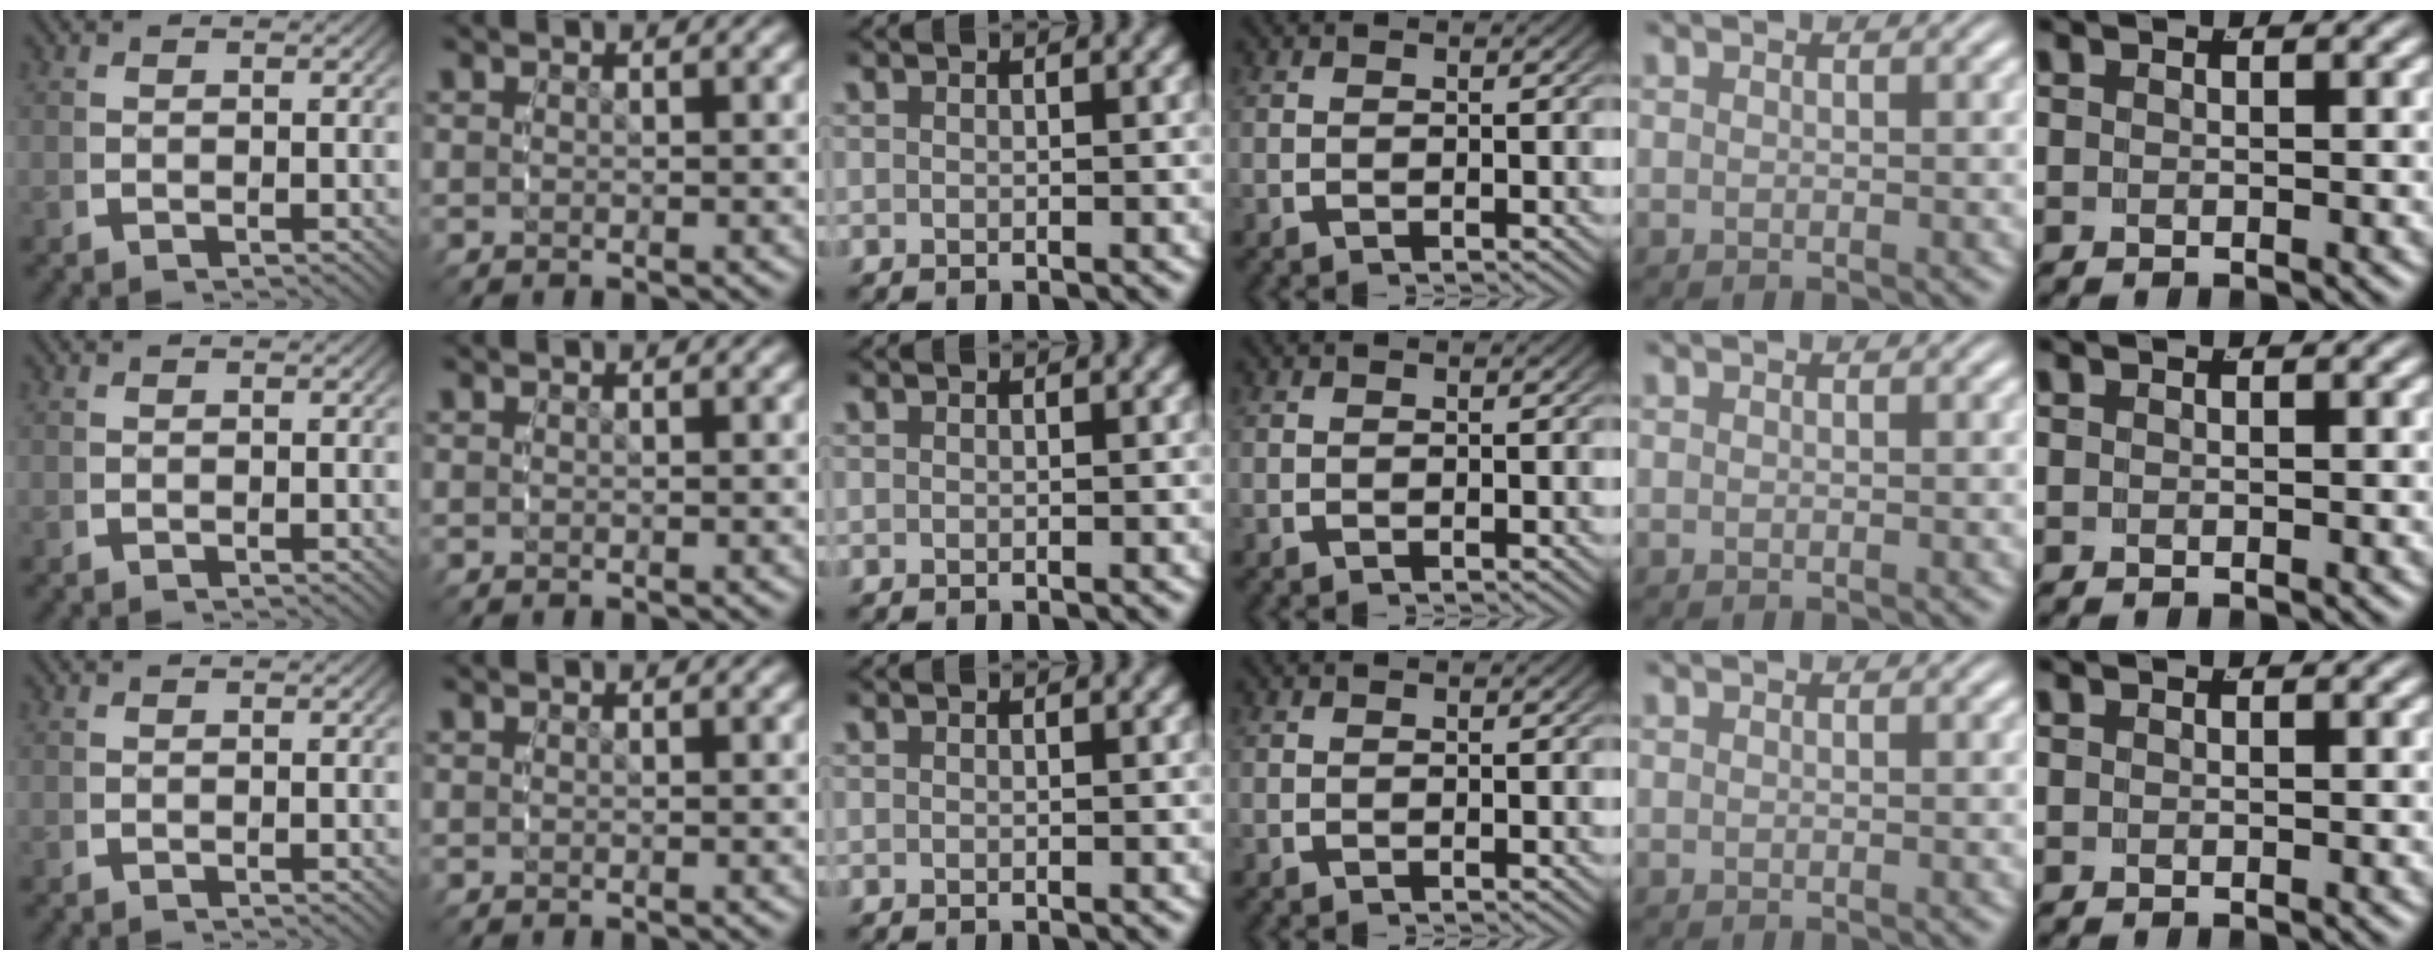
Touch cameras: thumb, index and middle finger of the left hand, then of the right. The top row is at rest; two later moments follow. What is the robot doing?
{"motion": "reach", "object": "backpack"}